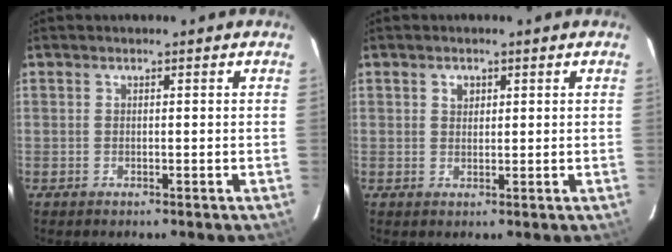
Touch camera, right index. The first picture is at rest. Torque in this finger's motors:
{"motor_torque": [0.12, 0.00, 0.05, 0.01]}